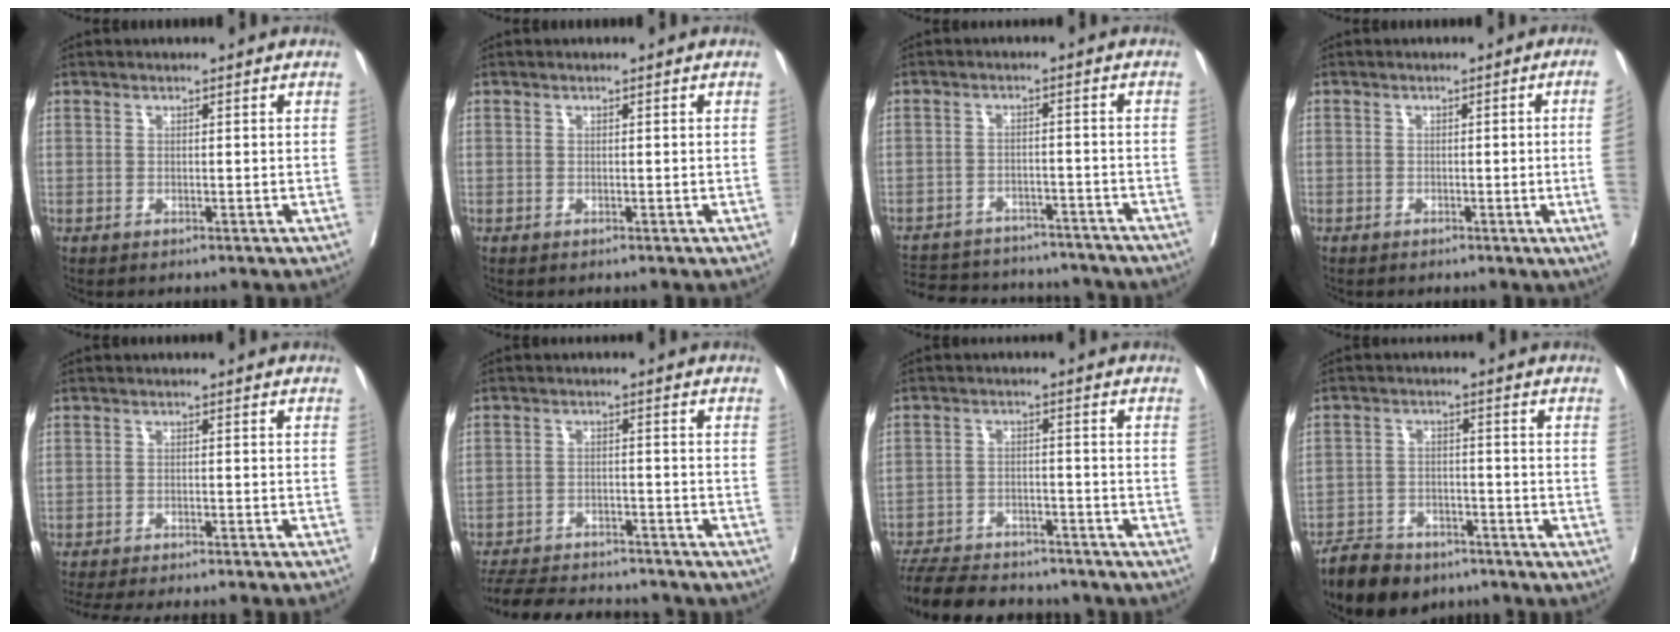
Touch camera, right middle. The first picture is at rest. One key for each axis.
{"total": 0.0}
{"total": 19.3, "fx": -17.4, "fy": 5.7, "fz": 6.1, "tx": -0.157, "ty": -0.008, "tz": -0.230}
{"total": 4.8, "fx": -0.8, "fy": -1.6, "fz": 4.4, "tx": -0.047, "ty": -0.009, "tz": -0.012}
{"total": 18.7, "fx": -17.0, "fy": 1.3, "fz": 7.6, "tx": -0.134, "ty": -0.036, "tz": -0.224}
{"total": 19.0, "fx": -17.2, "fy": 4.1, "fz": 6.8, "tx": -0.158, "ty": -0.016, "tz": -0.237}
{"total": 20.3, "fx": -18.1, "fy": 5.0, "fz": 7.6, "tx": -0.173, "ty": -0.019, "tz": -0.253}
{"total": 9.8, "fx": -8.0, "fy": 4.5, "fz": 3.4, "tx": -0.062, "ty": -0.003, "tz": -0.127}